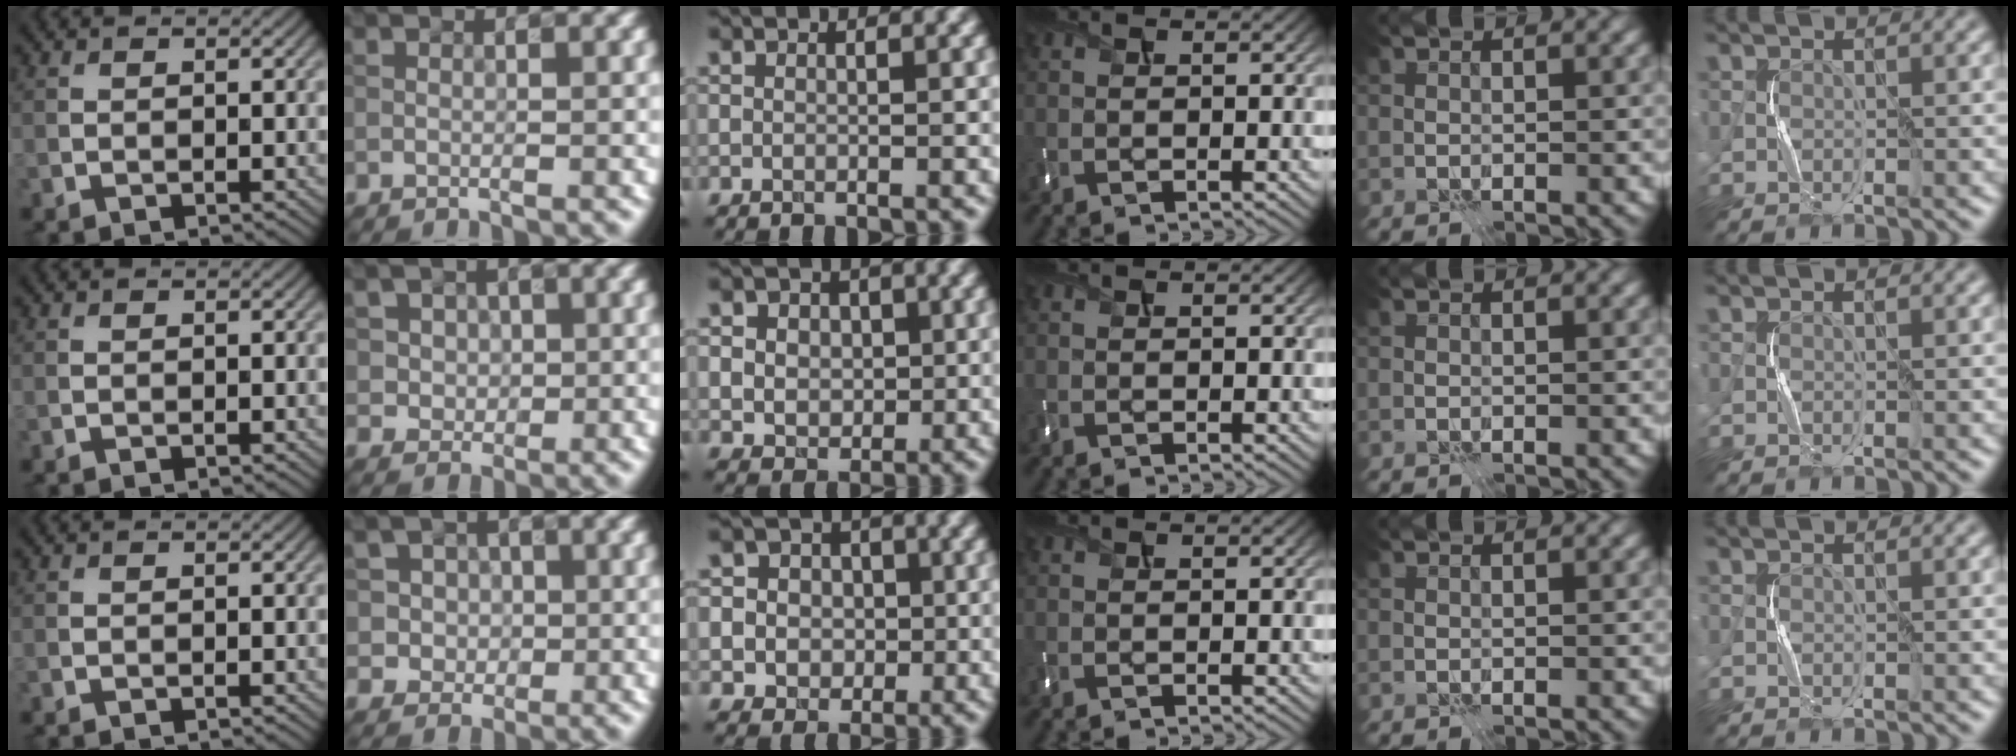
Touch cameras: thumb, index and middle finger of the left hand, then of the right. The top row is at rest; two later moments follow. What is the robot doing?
{"motion": "press", "object": "memory foam"}